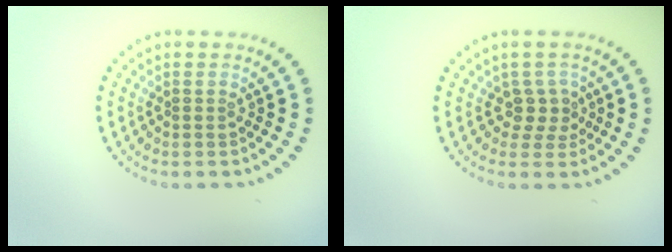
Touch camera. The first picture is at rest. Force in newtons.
{"total": 2.1, "press": 1.6, "slide": 1.4}